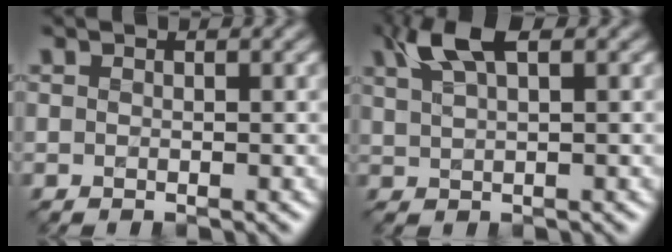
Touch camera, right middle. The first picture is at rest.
{"total": 4.5, "force": [2.6, 1.4, 3.4], "torque": [-0.074, 0.011, 0.051]}